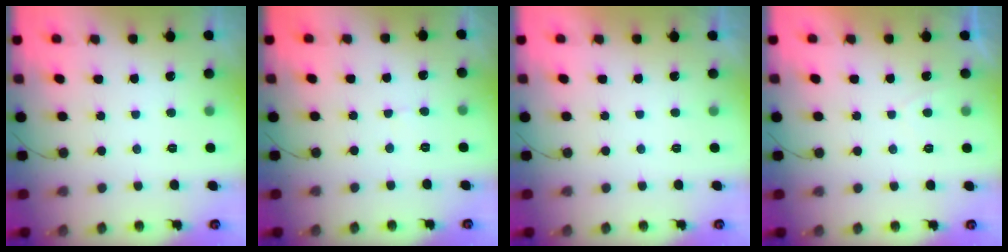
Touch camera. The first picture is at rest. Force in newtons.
{"total": 3.2, "press": 3.1, "slide": 0.3}
{"total": 2.3, "press": 2.2, "slide": 0.3}
{"total": 0.6, "press": 0.4, "slide": 0.4}